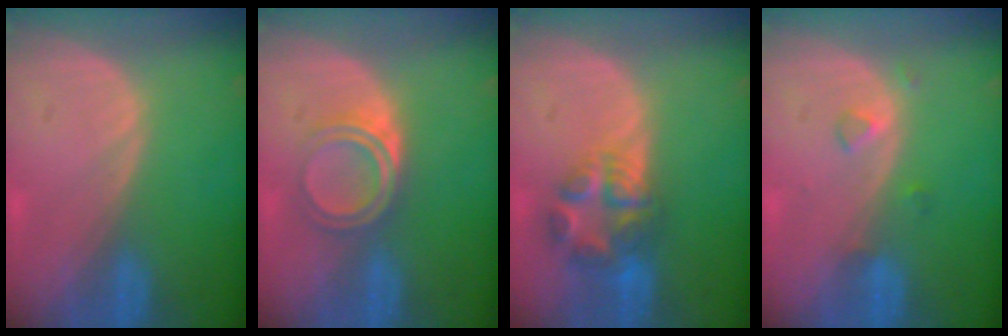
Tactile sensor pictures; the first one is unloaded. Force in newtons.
{"total": 5.1, "press": 4.3, "slide": 2.7}
{"total": 6.9, "press": 6.5, "slide": 2.2}
{"total": 1.8, "press": 1.8, "slide": 0.1}